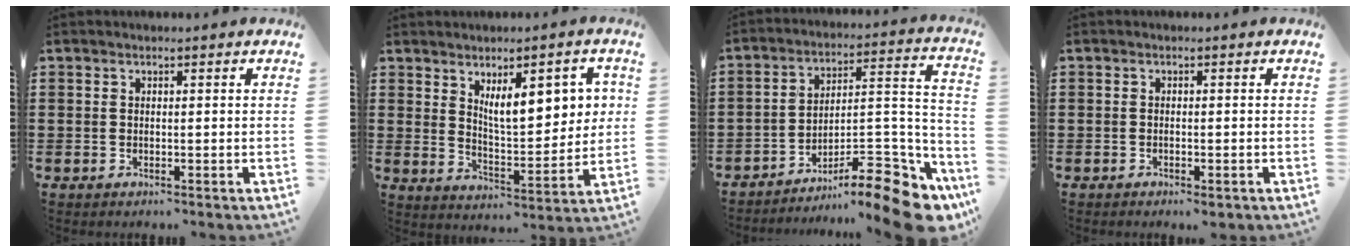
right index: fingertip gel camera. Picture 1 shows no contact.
{"total": 9.1, "force": [3.7, 3.7, 7.4], "torque": [-0.120, -0.006, 0.058]}
{"total": 12.6, "force": [-9.6, 3.1, 7.5], "torque": [-0.079, 0.030, -0.173]}
{"total": 0.9, "force": [-0.7, 0.2, 0.4], "torque": [-0.011, -0.005, -0.013]}